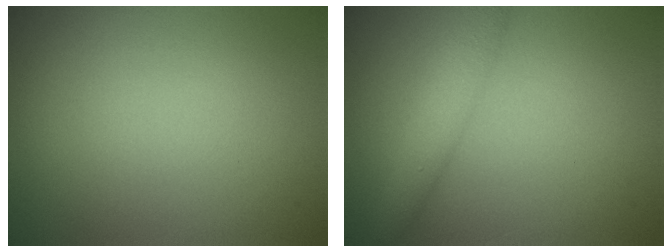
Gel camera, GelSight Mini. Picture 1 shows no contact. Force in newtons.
{"total": 2.8, "press": 2.8, "slide": 0.0}